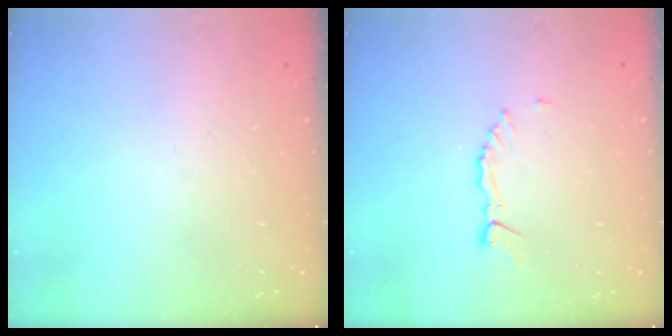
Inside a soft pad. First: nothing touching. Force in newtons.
{"total": 2.7, "press": 2.7, "slide": 0.3}